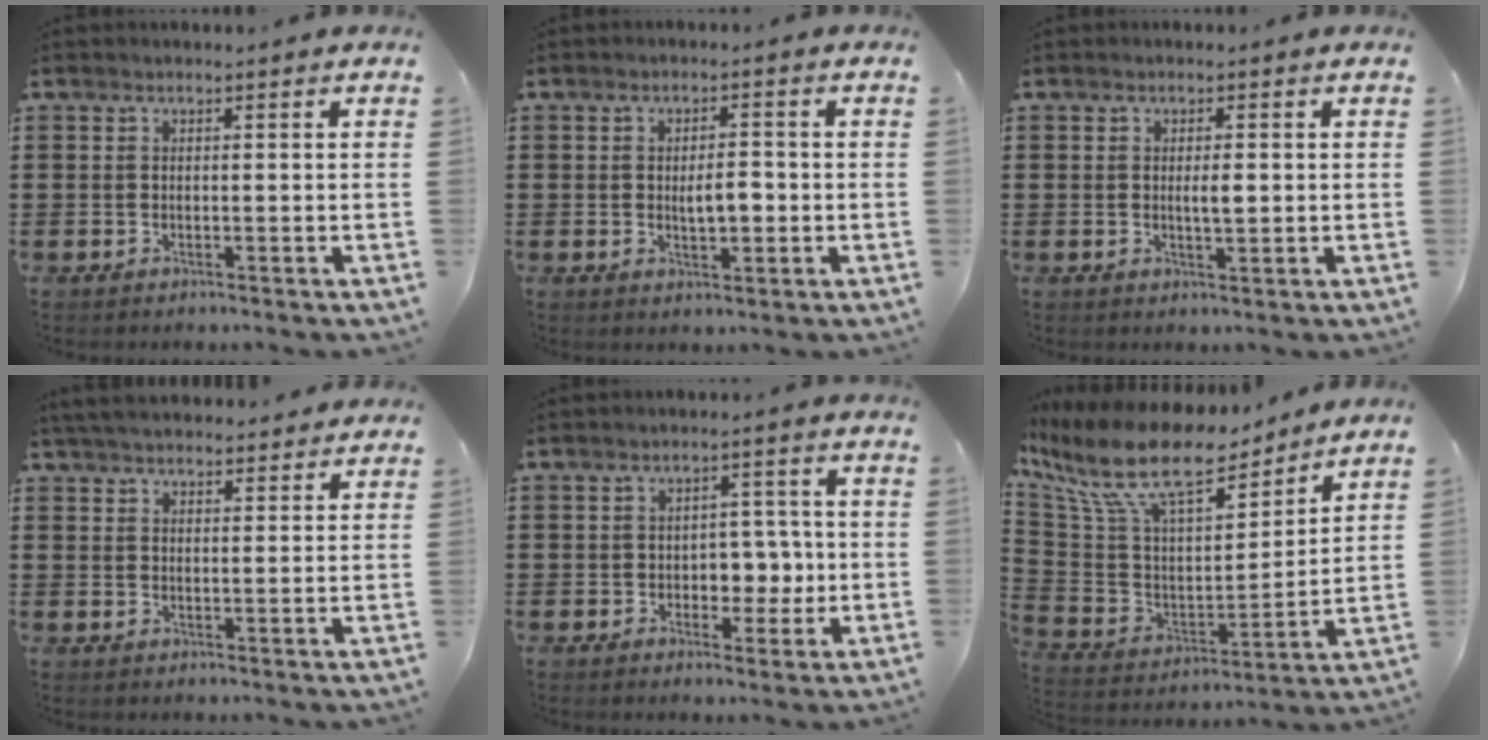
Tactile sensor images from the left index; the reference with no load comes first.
{"total": 3.6, "force": [-0.2, 1.5, 3.3], "torque": [-0.055, 0.000, -0.009]}
{"total": 2.2, "force": [0.2, 0.6, 2.1], "torque": [-0.040, 0.000, 0.002]}
{"total": 4.4, "force": [4.3, 0.7, 0.7], "torque": [-0.027, -0.009, 0.080]}
{"total": 4.8, "force": [-0.3, 3.8, 3.0], "torque": [-0.052, 0.003, -0.014]}
{"total": 13.9, "force": [10.2, 4.1, 8.5], "torque": [-0.215, -0.061, 0.175]}